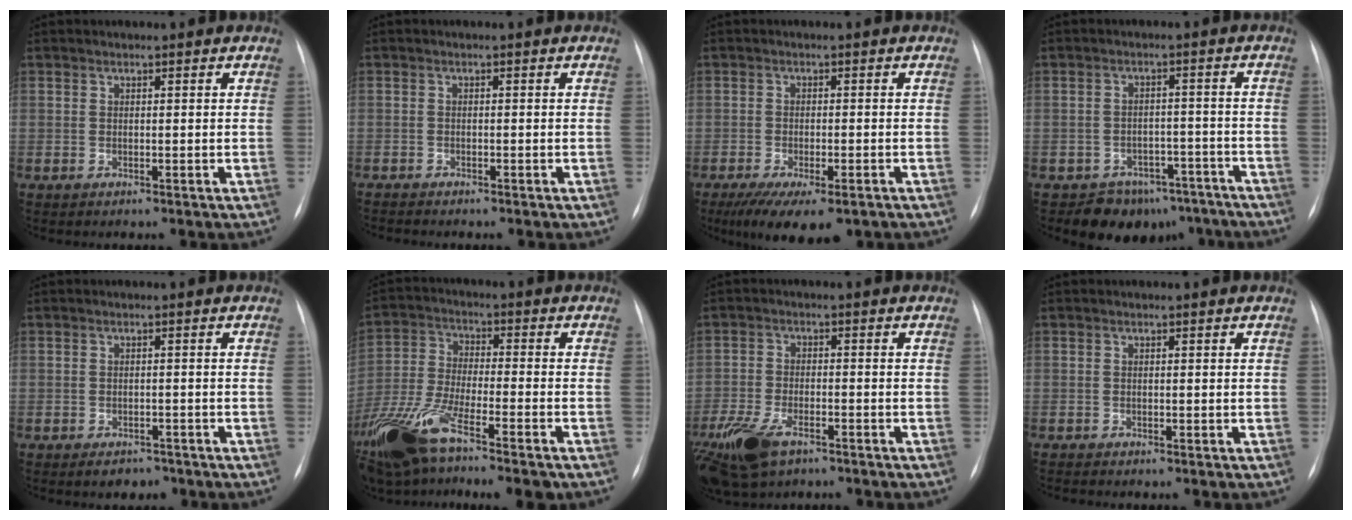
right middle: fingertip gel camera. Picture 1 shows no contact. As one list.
[{"total": 2.1, "force": [-2.0, 0.4, 0.6], "torque": [-0.007, -0.002, -0.027]}, {"total": 10.0, "force": [-6.7, 3.4, 6.6], "torque": [-0.100, -0.015, -0.099]}, {"total": 9.0, "force": [-7.0, 5.5, 1.3], "torque": [0.006, 0.030, -0.089]}, {"total": 3.0, "force": [-2.2, 1.6, 1.1], "torque": [-0.012, 0.003, -0.022]}, {"total": 15.7, "force": [-10.4, 3.1, 11.3], "torque": [-0.260, -0.033, -0.196]}, {"total": 11.1, "force": [-7.0, 5.2, 6.9], "torque": [-0.158, -0.012, -0.122]}, {"total": 0.6, "force": [-0.6, 0.0, 0.1], "torque": [-0.004, 0.000, -0.012]}]